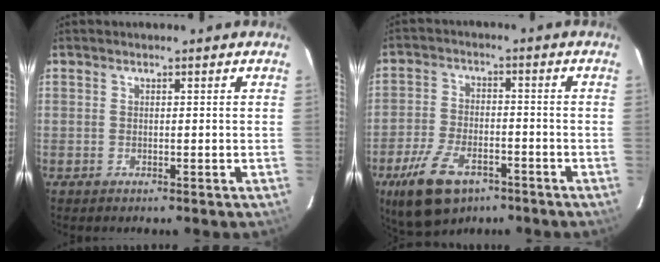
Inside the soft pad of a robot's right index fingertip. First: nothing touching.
{"total": 12.4, "force": [-7.5, 6.4, 7.6], "torque": [-0.173, -0.015, -0.132]}